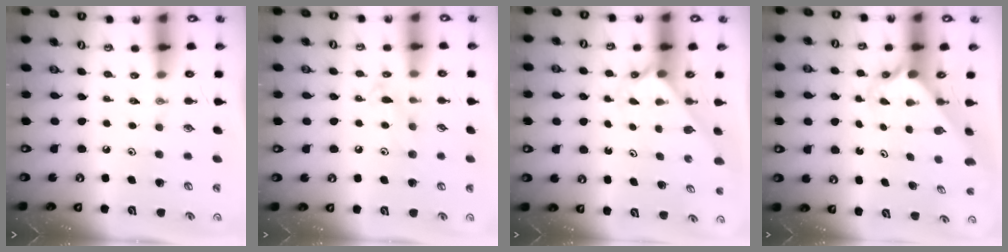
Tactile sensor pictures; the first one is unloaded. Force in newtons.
{"total": 8.3, "press": 8.2, "slide": 0.6}
{"total": 2.2, "press": 2.2, "slide": 0.3}
{"total": 2.1, "press": 2.1, "slide": 0.2}